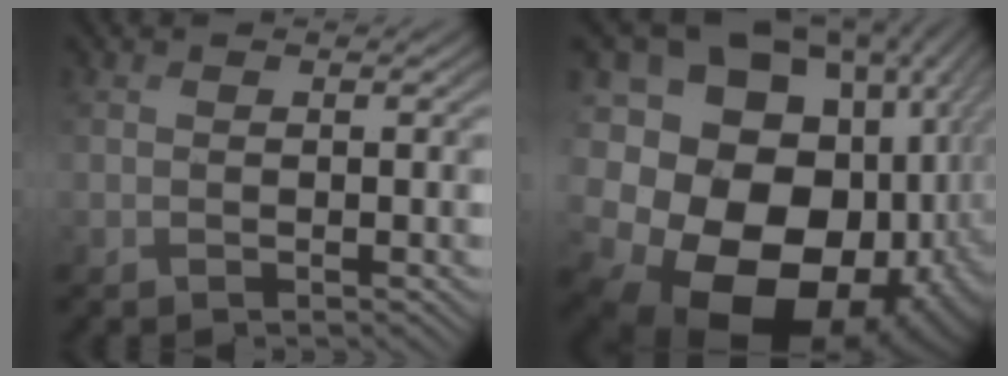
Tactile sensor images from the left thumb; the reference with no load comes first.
{"total": 23.1, "force": [-7.1, 18.4, 12.1], "torque": [-0.248, -0.034, -0.112]}